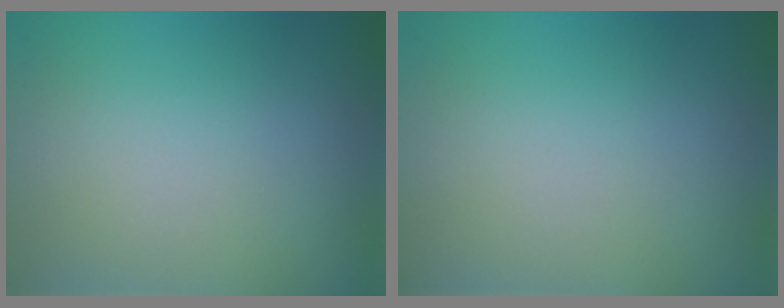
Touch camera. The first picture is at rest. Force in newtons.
{"total": 0.0}